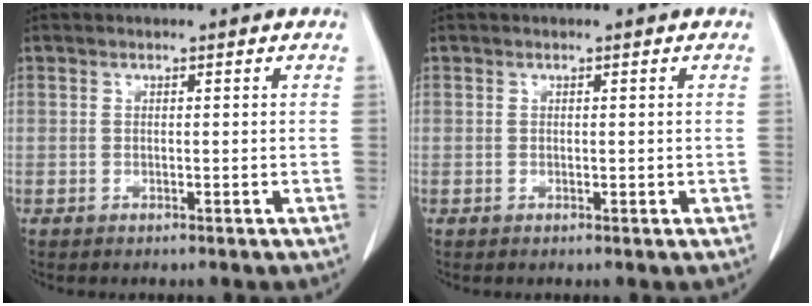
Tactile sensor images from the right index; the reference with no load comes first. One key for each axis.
{"total": 0.5, "fx": 0.0, "fy": 0.3, "fz": 0.4, "tx": -0.007, "ty": 0.000, "tz": 0.003}